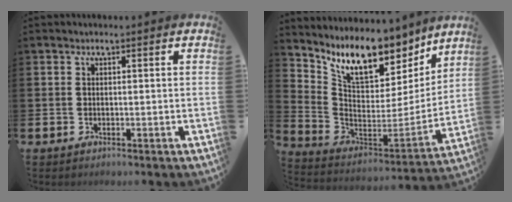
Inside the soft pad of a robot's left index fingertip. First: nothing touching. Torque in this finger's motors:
{"motor_torque": [0.56, -0.51, 1.06, 0.21]}